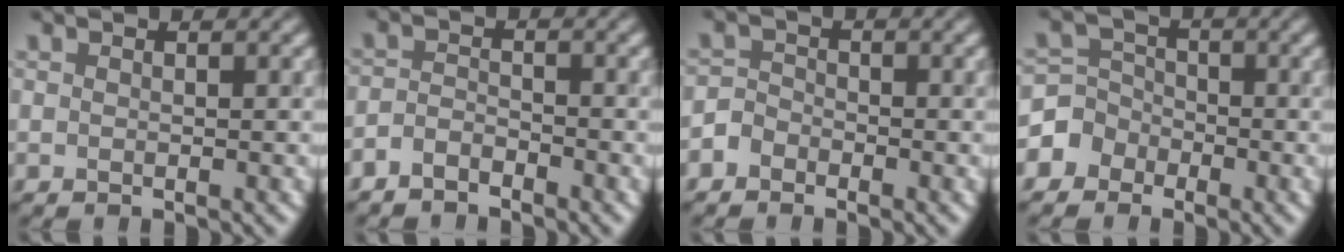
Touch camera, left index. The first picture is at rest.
{"total": 1.7, "force": [-1.5, 0.6, 0.4], "torque": [-0.009, 0.007, -0.036]}
{"total": 1.6, "force": [-1.2, 1.1, 0.2], "torque": [0.003, 0.010, -0.029]}
{"total": 2.8, "force": [-1.6, 2.3, 0.0], "torque": [0.016, 0.013, -0.044]}